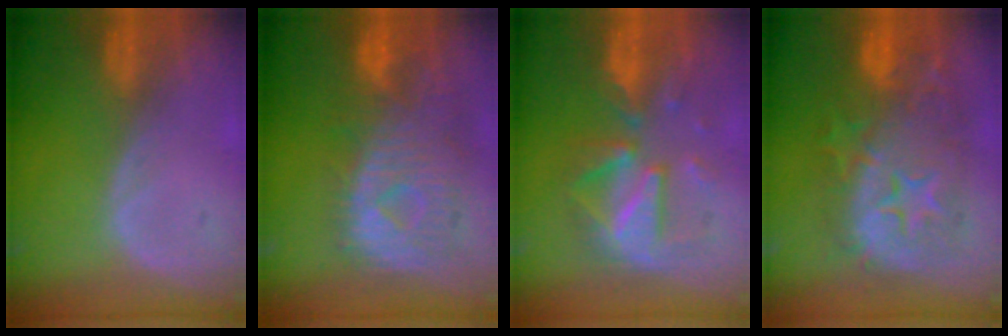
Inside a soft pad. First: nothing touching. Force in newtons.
{"total": 11.1, "press": 9.8, "slide": 5.2}
{"total": 8.8, "press": 8.8, "slide": 0.4}
{"total": 12.6, "press": 12.6, "slide": 1.0}